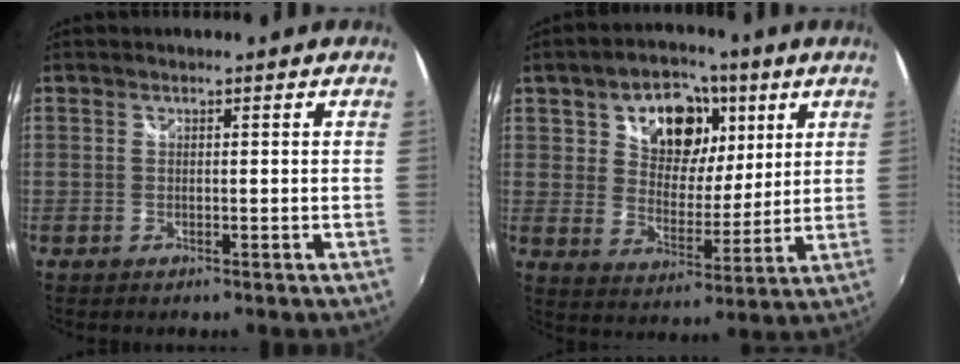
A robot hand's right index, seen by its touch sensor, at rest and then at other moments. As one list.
[{"total": 14.8, "force": [6.2, 10.3, 8.8], "torque": [-0.161, 0.020, 0.104]}]